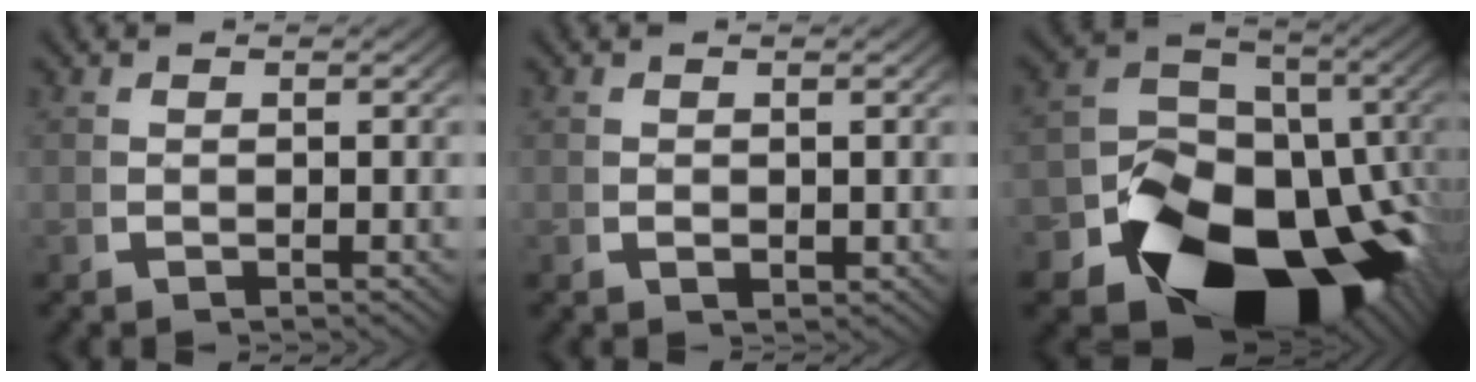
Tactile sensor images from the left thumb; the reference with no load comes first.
{"total": 1.0, "force": [0.1, 0.8, 0.6], "torque": [-0.013, -0.009, 0.008]}
{"total": 26.1, "force": [-8.7, 16.1, 18.6], "torque": [-0.302, -0.094, -0.104]}